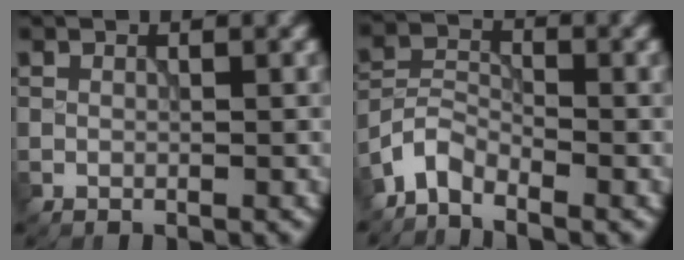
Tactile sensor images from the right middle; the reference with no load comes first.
{"total": 3.1, "force": [-2.7, 1.1, 1.0], "torque": [-0.021, 0.006, -0.068]}